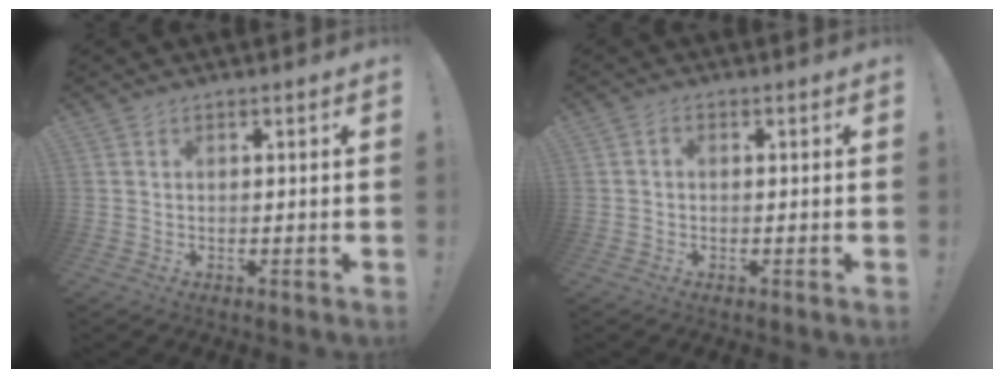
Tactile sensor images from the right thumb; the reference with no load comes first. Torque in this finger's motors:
{"motor_torque": [-0.31, -0.05, -0.31, 0.21, -0.02]}